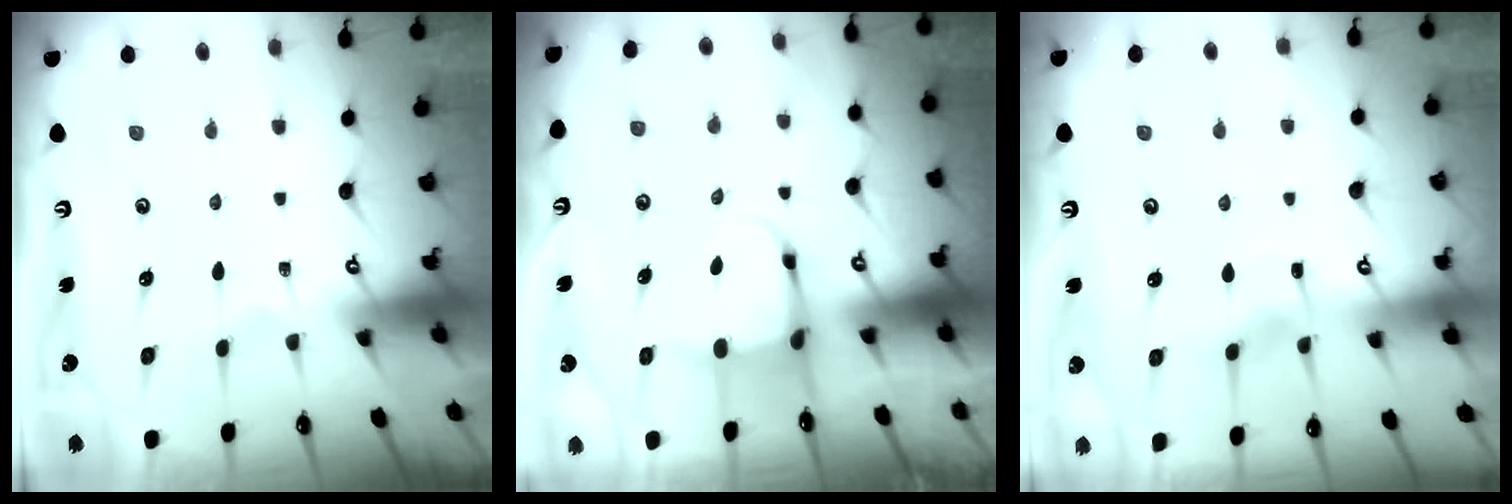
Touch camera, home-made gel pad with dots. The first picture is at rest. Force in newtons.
{"total": 4.0, "press": 3.9, "slide": 1.0}
{"total": 4.1, "press": 4.1, "slide": 0.5}